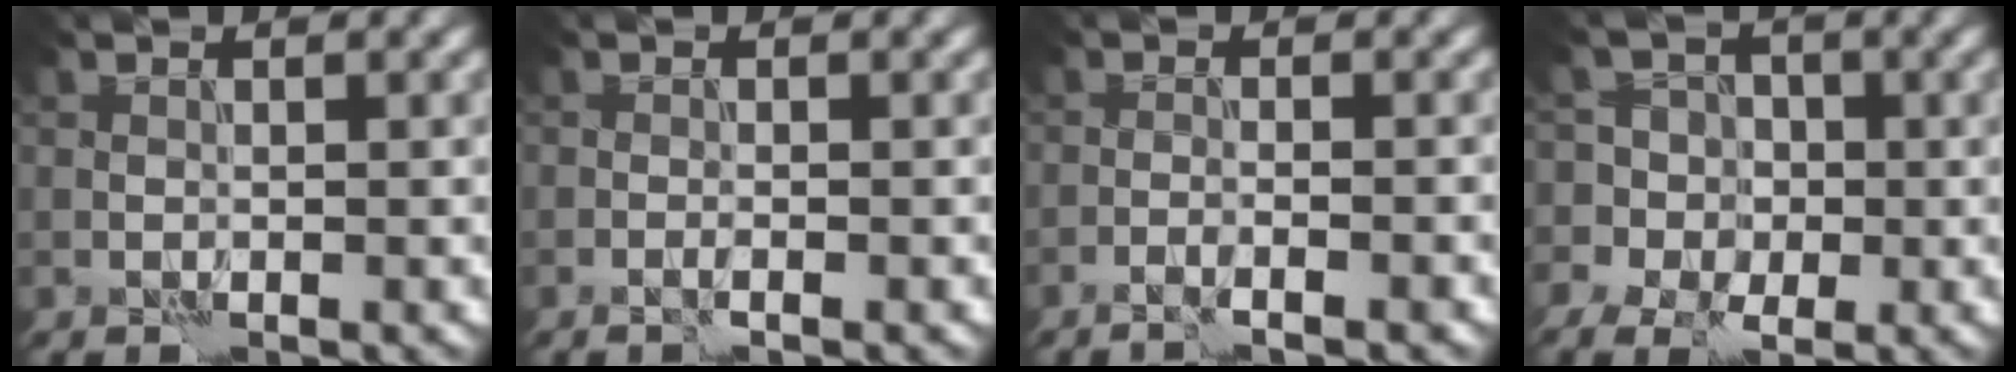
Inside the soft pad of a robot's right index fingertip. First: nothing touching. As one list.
[{"total": 0.6, "force": [-0.4, -0.2, 0.4], "torque": [-0.007, -0.001, -0.009]}, {"total": 2.3, "force": [-1.8, 0.0, 1.4], "torque": [-0.024, 0.002, -0.036]}, {"total": 7.5, "force": [-2.7, 6.8, 1.8], "torque": [-0.027, 0.005, -0.075]}]